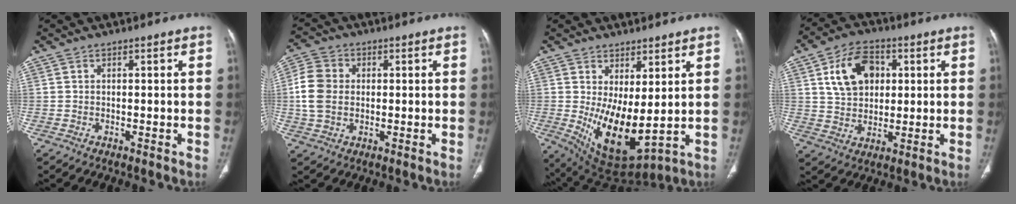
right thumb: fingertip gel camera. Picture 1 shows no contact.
{"total": 8.6, "force": [0.2, 6.7, 5.4], "torque": [-0.106, 0.012, 0.000]}
{"total": 11.8, "force": [1.4, 5.1, 10.5], "torque": [-0.178, -0.036, 0.050]}
{"total": 11.7, "force": [3.4, 8.3, 7.5], "torque": [-0.104, 0.000, 0.062]}